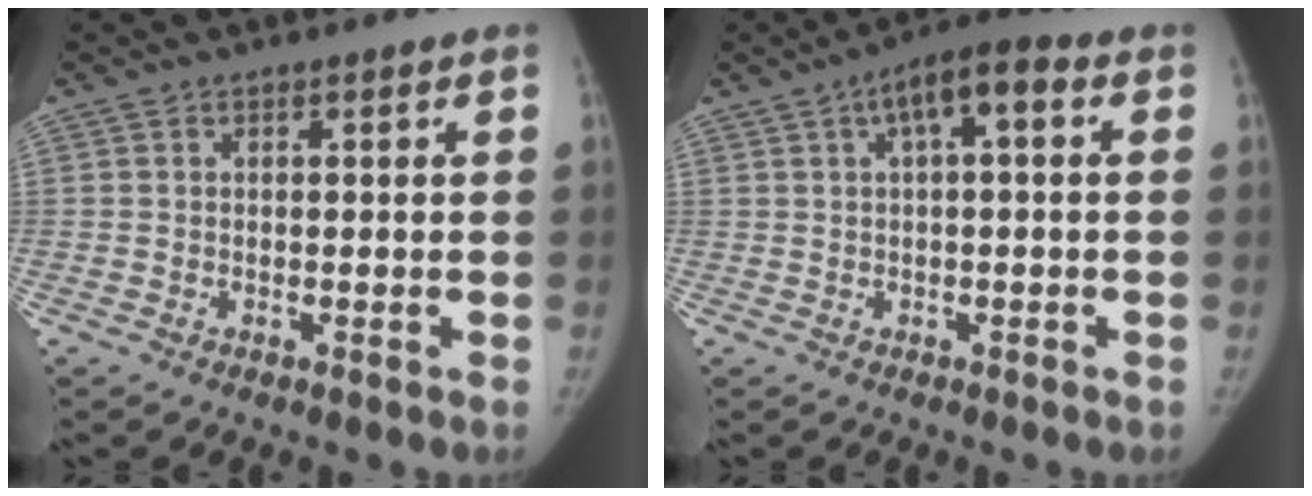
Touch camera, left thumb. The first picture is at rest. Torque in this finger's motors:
{"motor_torque": [2.59, 2.42, 0.66, 0.34, 0.20]}